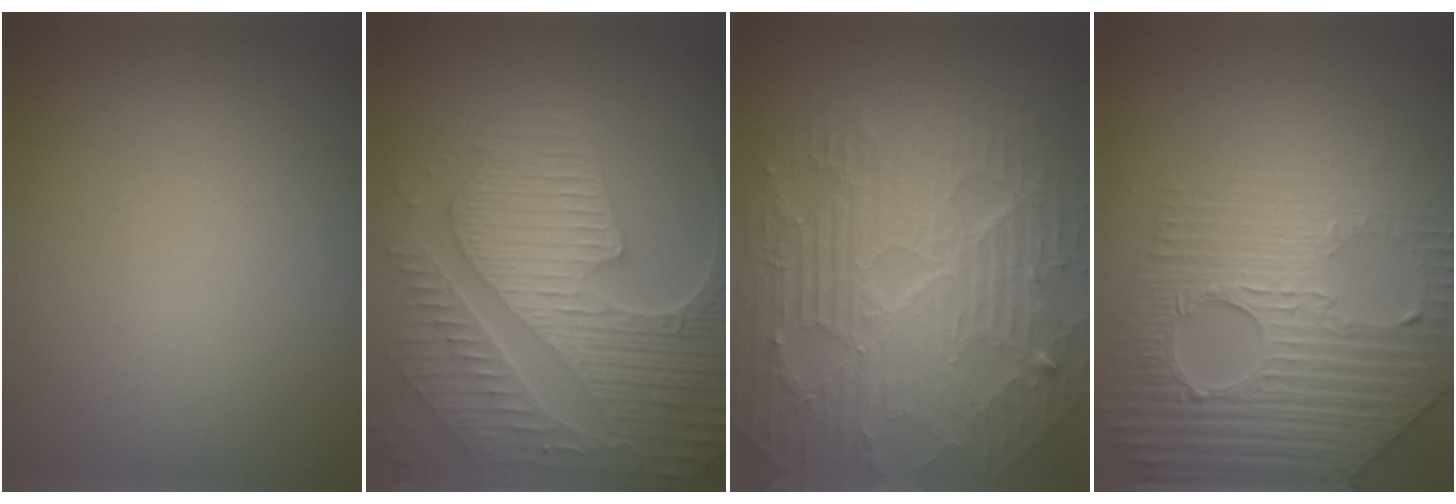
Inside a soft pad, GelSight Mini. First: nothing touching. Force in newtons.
{"total": 9.1, "press": 6.5, "slide": 6.4}
{"total": 10.3, "press": 6.6, "slide": 7.9}
{"total": 9.0, "press": 6.1, "slide": 6.6}